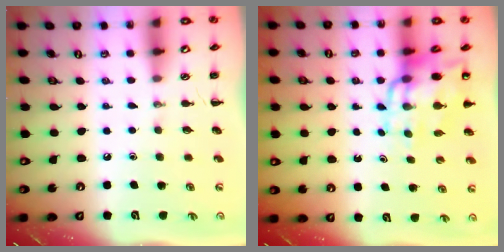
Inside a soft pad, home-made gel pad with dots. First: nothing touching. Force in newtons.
{"total": 13.5, "press": 13.1, "slide": 3.4}